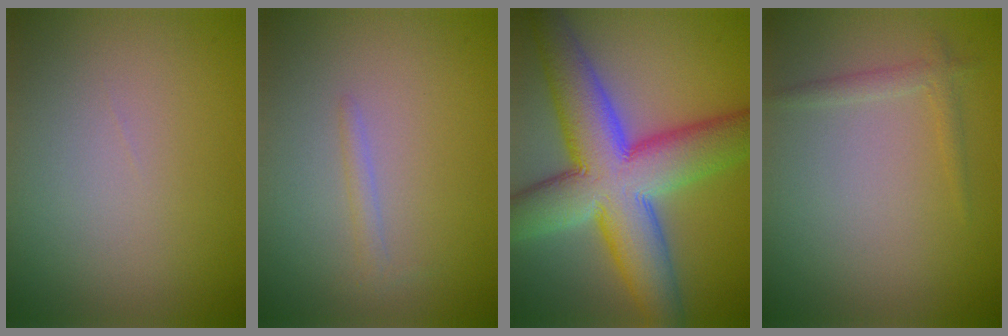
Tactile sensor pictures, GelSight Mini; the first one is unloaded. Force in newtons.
{"total": 1.0, "press": 1.0, "slide": 0.0}
{"total": 12.6, "press": 12.6, "slide": 0.3}
{"total": 1.2, "press": 1.2, "slide": 0.0}